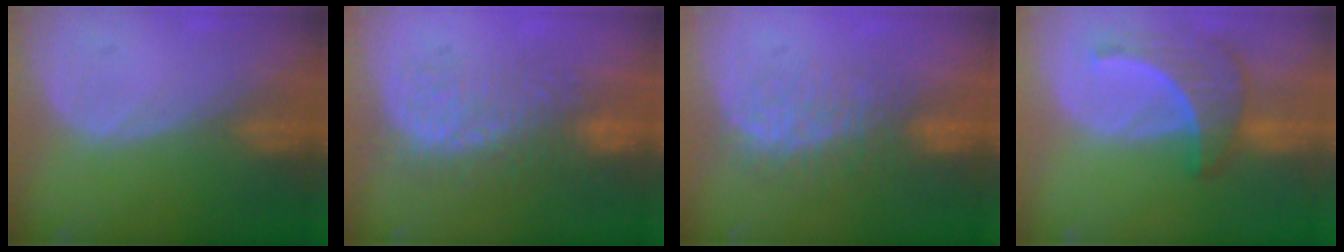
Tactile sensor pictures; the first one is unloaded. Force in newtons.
{"total": 9.1, "press": 8.6, "slide": 2.8}
{"total": 8.0, "press": 7.4, "slide": 3.0}
{"total": 6.5, "press": 6.5, "slide": 0.3}